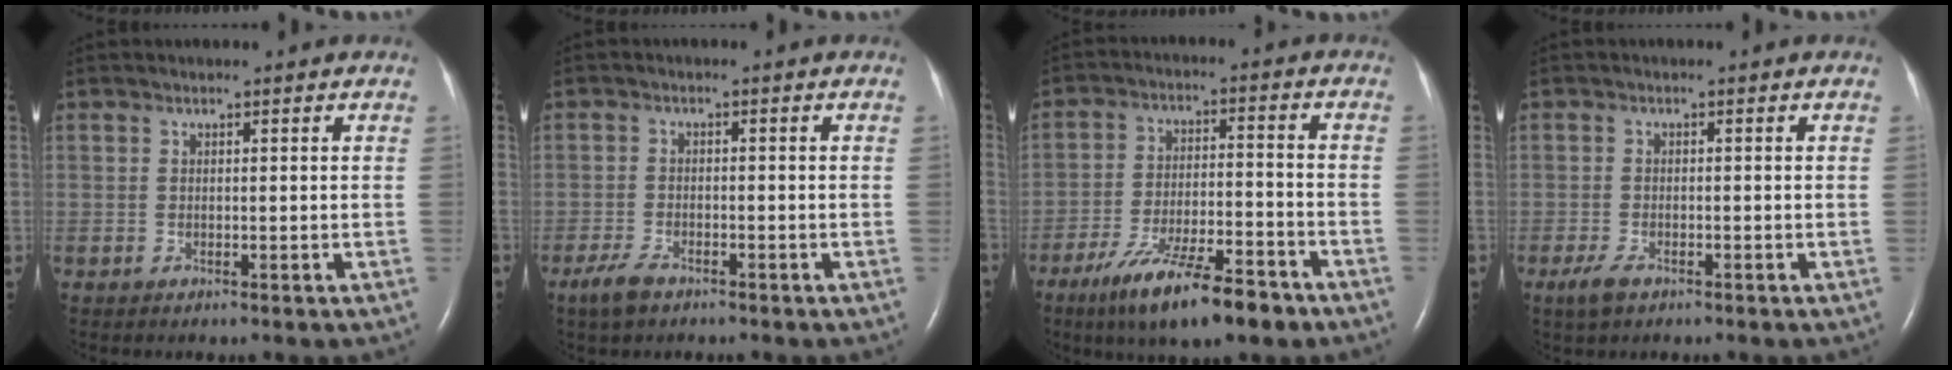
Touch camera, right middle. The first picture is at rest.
{"total": 3.4, "force": [-2.5, 1.3, 2.0], "torque": [-0.053, -0.005, -0.044]}
{"total": 13.6, "force": [-9.2, 2.7, 9.6], "torque": [-0.168, -0.018, -0.153]}
{"total": 2.7, "force": [-1.7, 1.1, 1.8], "torque": [-0.048, -0.005, -0.028]}